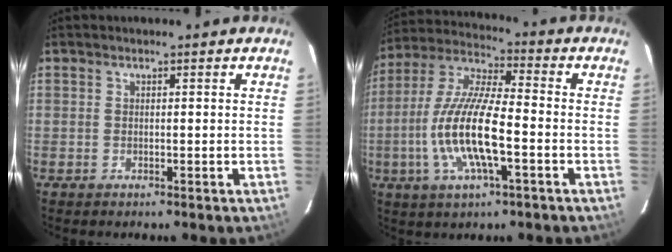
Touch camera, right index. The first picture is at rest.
{"total": 15.2, "force": [-4.1, 3.7, 14.1], "torque": [-0.288, -0.008, -0.079]}